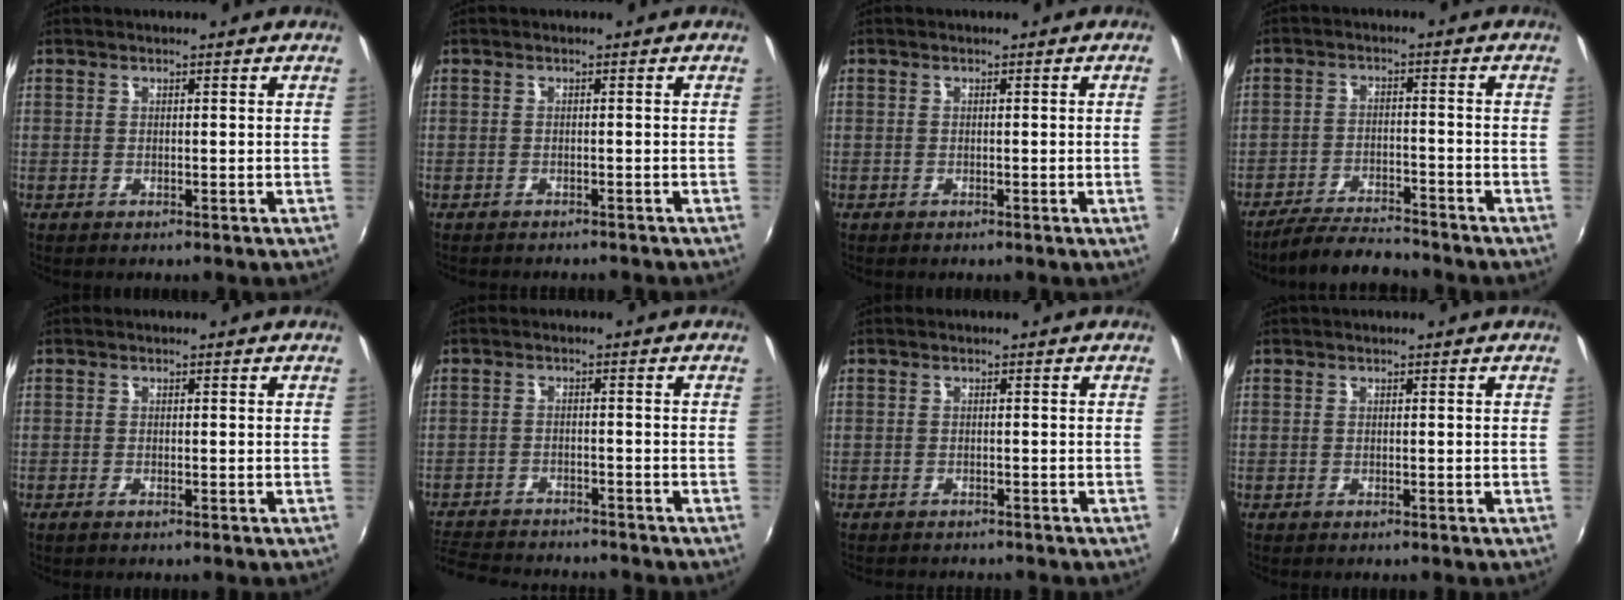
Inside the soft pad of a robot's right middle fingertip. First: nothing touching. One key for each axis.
{"total": 3.5, "fx": -3.2, "fy": 0.8, "fz": 1.1, "tx": -0.028, "ty": -0.015, "tz": -0.048}
{"total": 0.9, "fx": 0.0, "fy": -0.6, "fz": 0.7, "tx": -0.004, "ty": -0.007, "tz": 0.000}
{"total": 8.3, "fx": -7.8, "fy": 1.2, "fz": 2.6, "tx": -0.072, "ty": -0.003, "tz": -0.129}
{"total": 0.8, "fx": -0.6, "fy": 0.1, "fz": 0.4, "tx": -0.009, "ty": -0.002, "tz": -0.014}
{"total": 11.8, "fx": -10.7, "fy": 3.1, "fz": 3.9, "tx": -0.105, "ty": -0.011, "tz": -0.170}
{"total": 3.6, "fx": -3.3, "fy": 0.8, "fz": 1.0, "tx": -0.028, "ty": -0.014, "tz": -0.051}
{"total": 0.0}